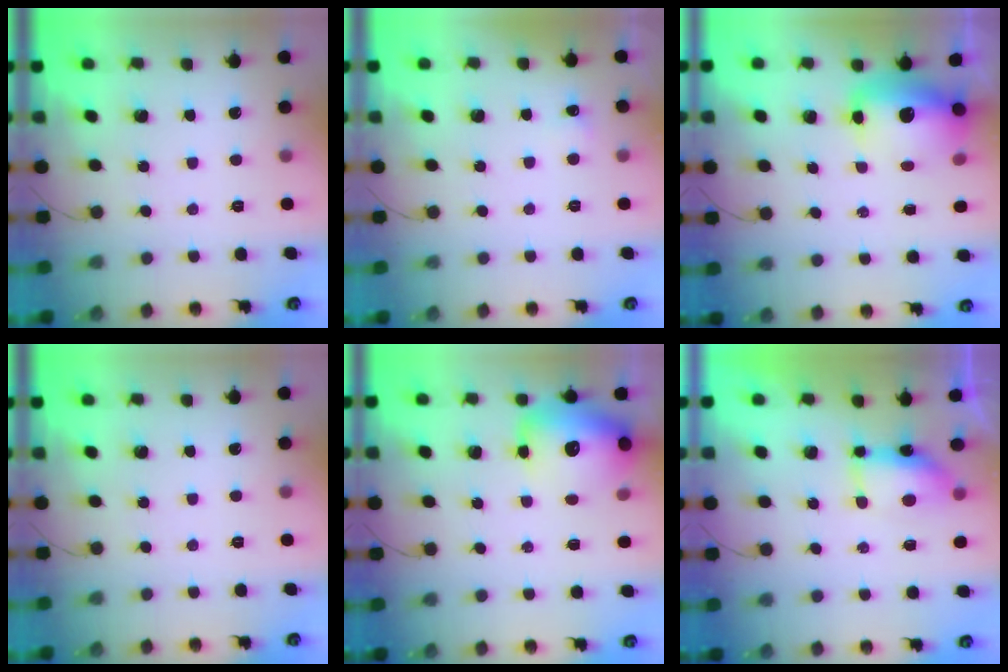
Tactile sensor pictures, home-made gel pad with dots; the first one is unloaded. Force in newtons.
{"total": 10.6, "press": 3.1, "slide": 10.2}
{"total": 13.0, "press": 12.7, "slide": 2.9}
{"total": 0.0}
{"total": 16.8, "press": 16.5, "slide": 3.2}
{"total": 14.3, "press": 9.6, "slide": 10.6}